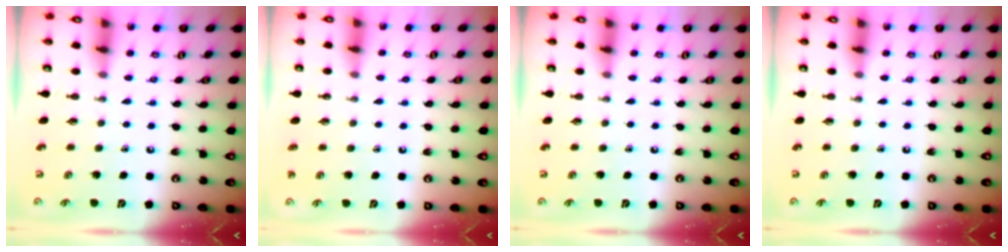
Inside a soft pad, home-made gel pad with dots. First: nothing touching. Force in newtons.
{"total": 0.9, "press": 0.9, "slide": 0.0}
{"total": 0.0}
{"total": 0.0}